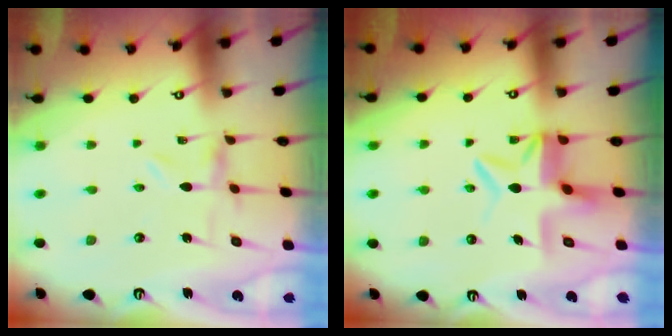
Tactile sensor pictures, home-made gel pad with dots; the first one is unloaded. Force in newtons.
{"total": 7.6, "press": 7.5, "slide": 1.4}